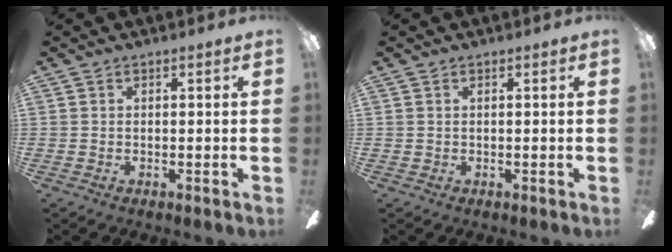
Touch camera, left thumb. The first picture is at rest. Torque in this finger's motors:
{"motor_torque": [-0.34, 0.40, 0.27, 0.02, 0.00]}